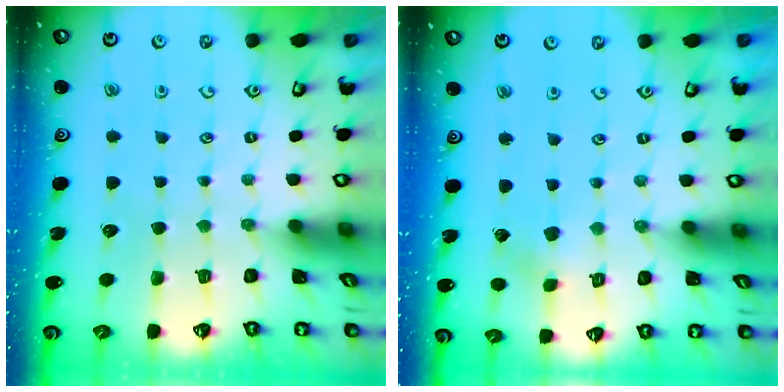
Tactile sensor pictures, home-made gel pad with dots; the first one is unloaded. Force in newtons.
{"total": 2.2, "press": 2.2, "slide": 0.2}